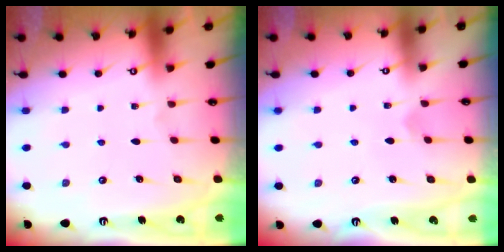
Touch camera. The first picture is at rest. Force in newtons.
{"total": 2.5, "press": 2.5, "slide": 0.1}